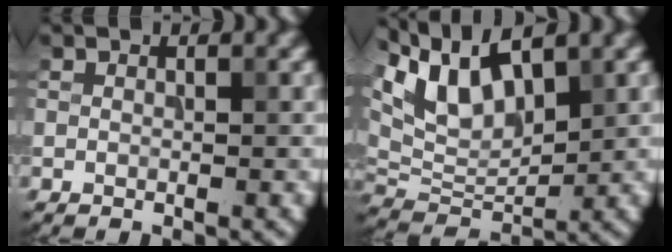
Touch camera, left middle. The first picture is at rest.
{"total": 8.2, "force": [4.7, 3.6, 5.6], "torque": [-0.112, 0.007, 0.089]}